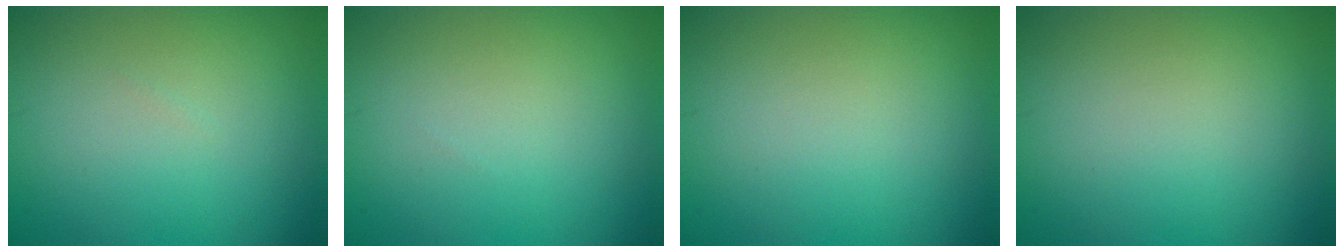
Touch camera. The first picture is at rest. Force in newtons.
{"total": 0.0}
{"total": 0.0}
{"total": 0.0}